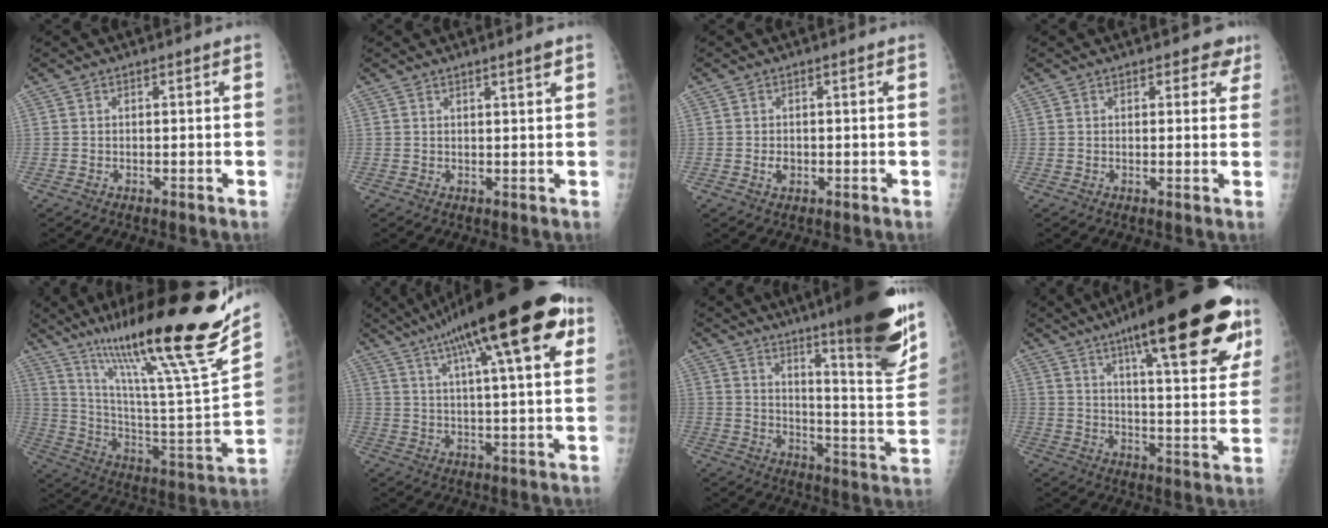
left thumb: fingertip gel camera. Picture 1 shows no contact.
{"total": 1.8, "force": [1.3, 0.0, 1.3], "torque": [-0.019, -0.008, 0.020]}
{"total": 2.0, "force": [-0.5, 1.5, 1.3], "torque": [-0.016, 0.002, -0.007]}
{"total": 3.5, "force": [2.2, 2.1, 1.7], "torque": [0.014, -0.006, 0.020]}
{"total": 31.0, "force": [21.9, 2.4, 21.8], "torque": [-0.337, -0.095, 0.357]}
{"total": 25.2, "force": [12.6, 5.9, 21.0], "torque": [-0.318, 0.003, 0.189]}
{"total": 24.5, "force": [16.2, 2.6, 18.2], "torque": [-0.237, -0.086, 0.232]}
{"total": 28.3, "force": [16.3, 6.8, 22.1], "torque": [-0.292, -0.037, 0.233]}